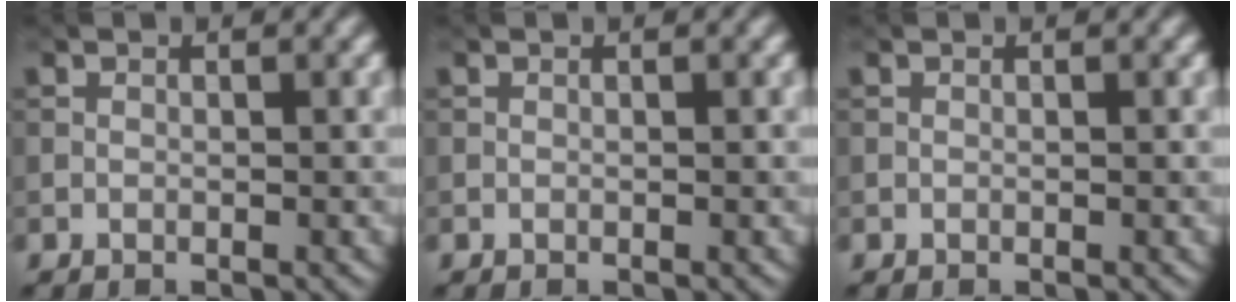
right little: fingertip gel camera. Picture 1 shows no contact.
{"total": 0.0}
{"total": 0.0}